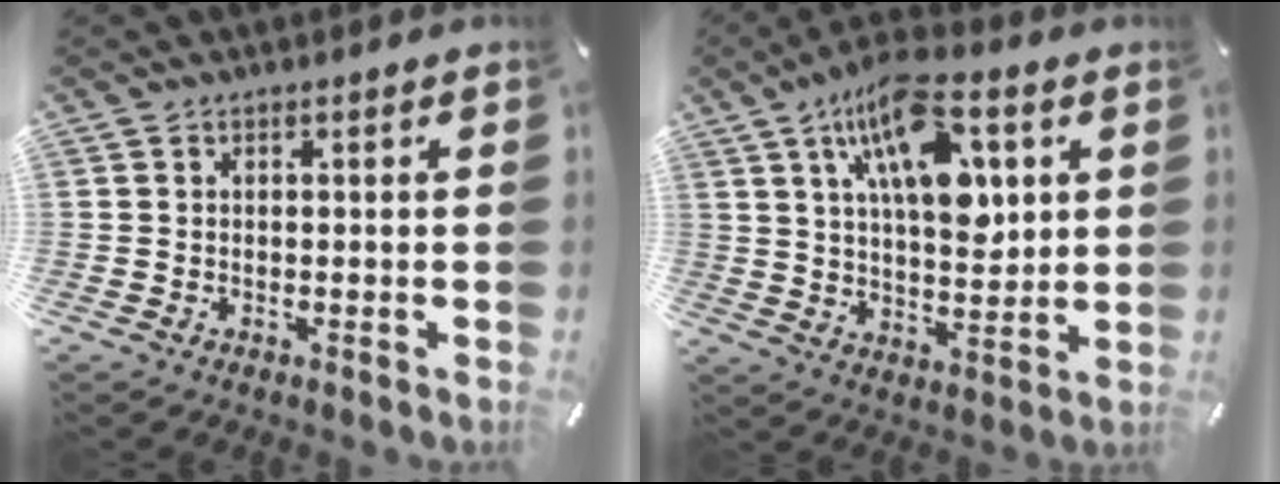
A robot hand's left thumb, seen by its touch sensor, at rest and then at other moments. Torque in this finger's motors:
{"motor_torque": [2.24, 2.77, 1.71, -1.06, 0.32]}